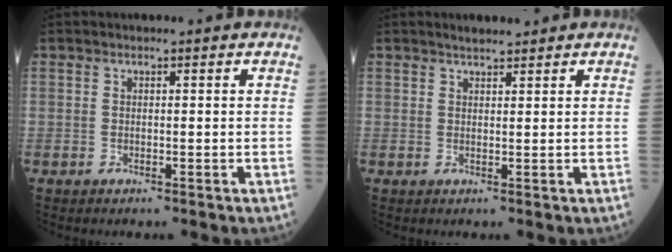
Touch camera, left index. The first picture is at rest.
{"total": 2.1, "force": [1.9, 0.4, 0.9], "torque": [-0.021, 0.007, 0.034]}